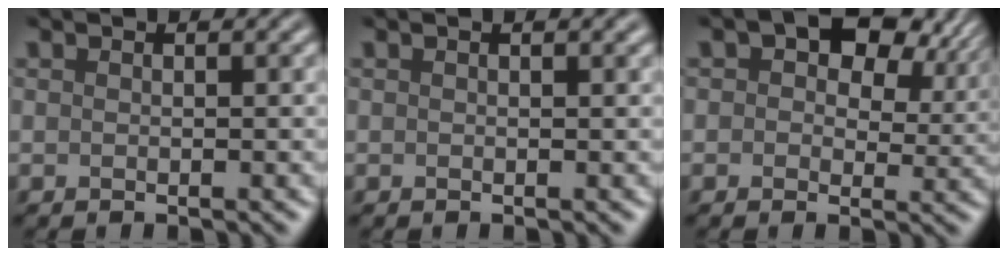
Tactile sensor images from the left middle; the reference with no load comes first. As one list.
[{"total": 1.0, "force": [0.6, 0.1, 0.9], "torque": [-0.012, 0.006, 0.008]}, {"total": 8.1, "force": [3.5, 4.8, 5.5], "torque": [-0.070, 0.008, 0.042]}]